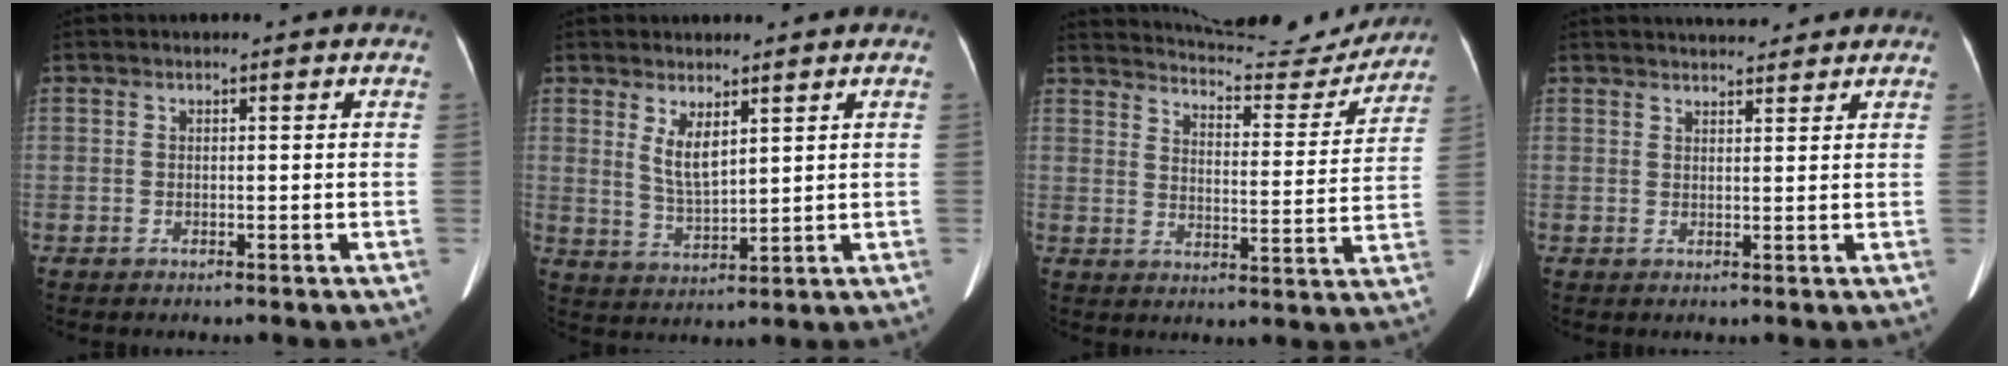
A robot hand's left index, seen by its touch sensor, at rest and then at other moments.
{"total": 4.4, "force": [2.4, 1.3, 3.5], "torque": [-0.073, -0.011, 0.056]}
{"total": 17.4, "force": [16.9, 2.3, 3.8], "torque": [-0.049, -0.036, 0.218]}
{"total": 5.6, "force": [5.2, 1.0, 1.7], "torque": [-0.022, 0.019, 0.069]}